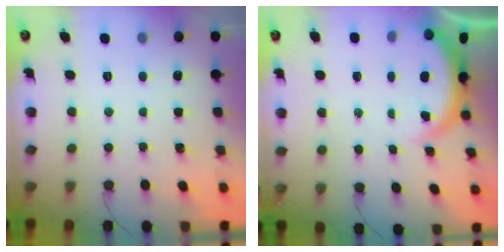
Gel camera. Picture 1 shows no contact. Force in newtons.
{"total": 3.7, "press": 3.6, "slide": 0.6}